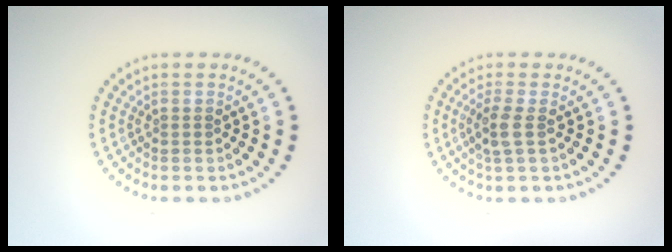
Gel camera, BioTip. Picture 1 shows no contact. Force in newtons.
{"total": 2.1, "press": 1.9, "slide": 1.0}